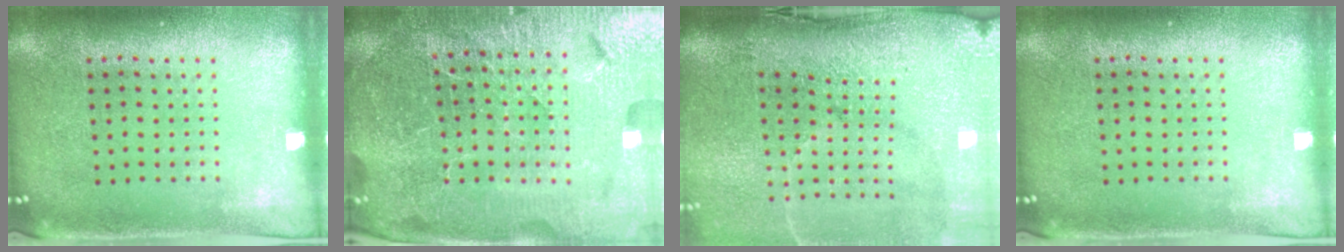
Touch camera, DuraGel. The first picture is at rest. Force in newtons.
{"total": 6.1, "press": 5.4, "slide": 2.7}
{"total": 5.0, "press": 4.1, "slide": 2.9}
{"total": 0.0}